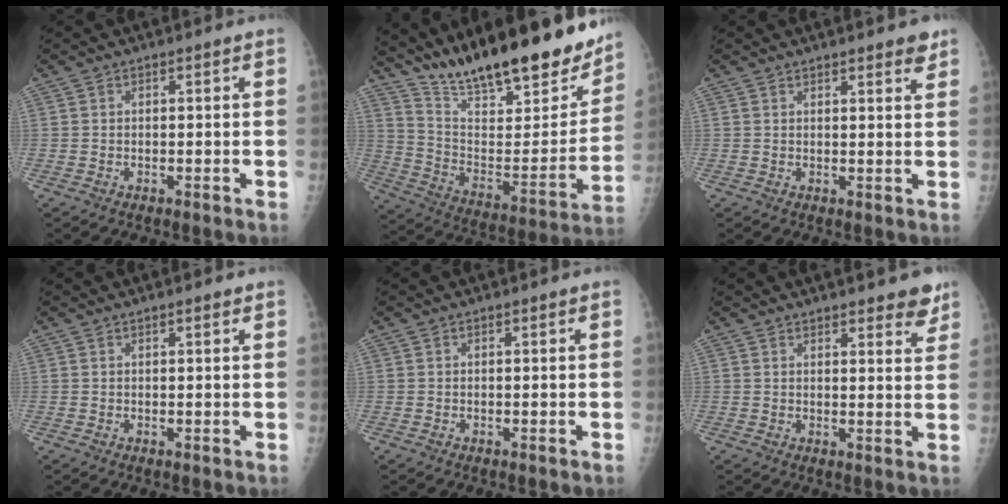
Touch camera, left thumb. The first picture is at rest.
{"total": 28.3, "force": [22.7, 7.7, 15.0], "torque": [-0.209, -0.098, 0.345]}
{"total": 3.6, "force": [2.9, 0.9, 2.0], "torque": [-0.011, -0.012, 0.036]}
{"total": 1.0, "force": [0.7, 0.2, 0.7], "torque": [-0.009, -0.001, 0.010]}
{"total": 0.0}
{"total": 5.7, "force": [4.6, 1.9, 2.9], "torque": [-0.007, -0.023, 0.054]}